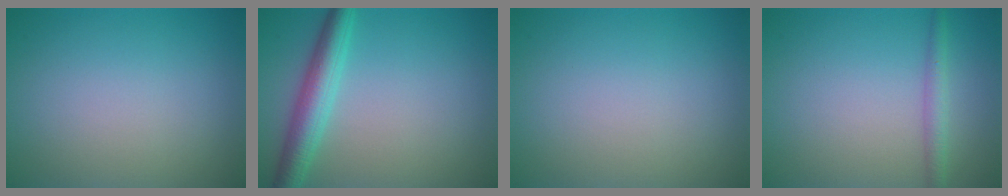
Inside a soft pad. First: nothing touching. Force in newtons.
{"total": 4.2, "press": 4.2, "slide": 0.1}
{"total": 0.0}
{"total": 1.8, "press": 1.8, "slide": 0.1}